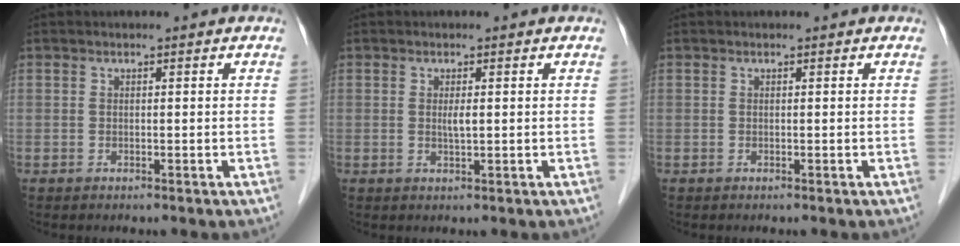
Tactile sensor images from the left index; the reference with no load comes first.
{"total": 1.5, "force": [0.2, 0.2, 1.5], "torque": [-0.030, -0.001, 0.005]}
{"total": 0.0}